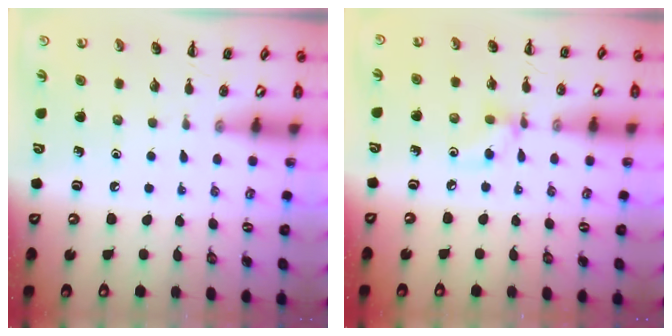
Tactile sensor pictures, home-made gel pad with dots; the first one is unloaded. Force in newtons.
{"total": 4.5, "press": 4.4, "slide": 0.8}